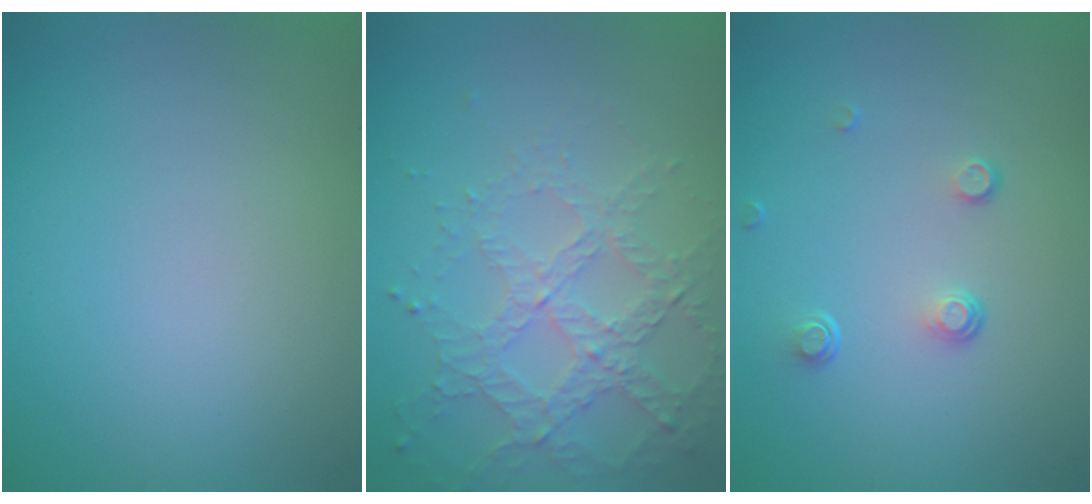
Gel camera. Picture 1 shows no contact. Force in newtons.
{"total": 4.7, "press": 3.1, "slide": 3.5}
{"total": 1.4, "press": 0.8, "slide": 1.2}